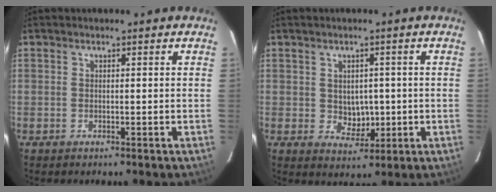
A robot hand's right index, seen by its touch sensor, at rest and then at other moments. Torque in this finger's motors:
{"motor_torque": [-0.04, -0.04, 0.09, 0.01]}